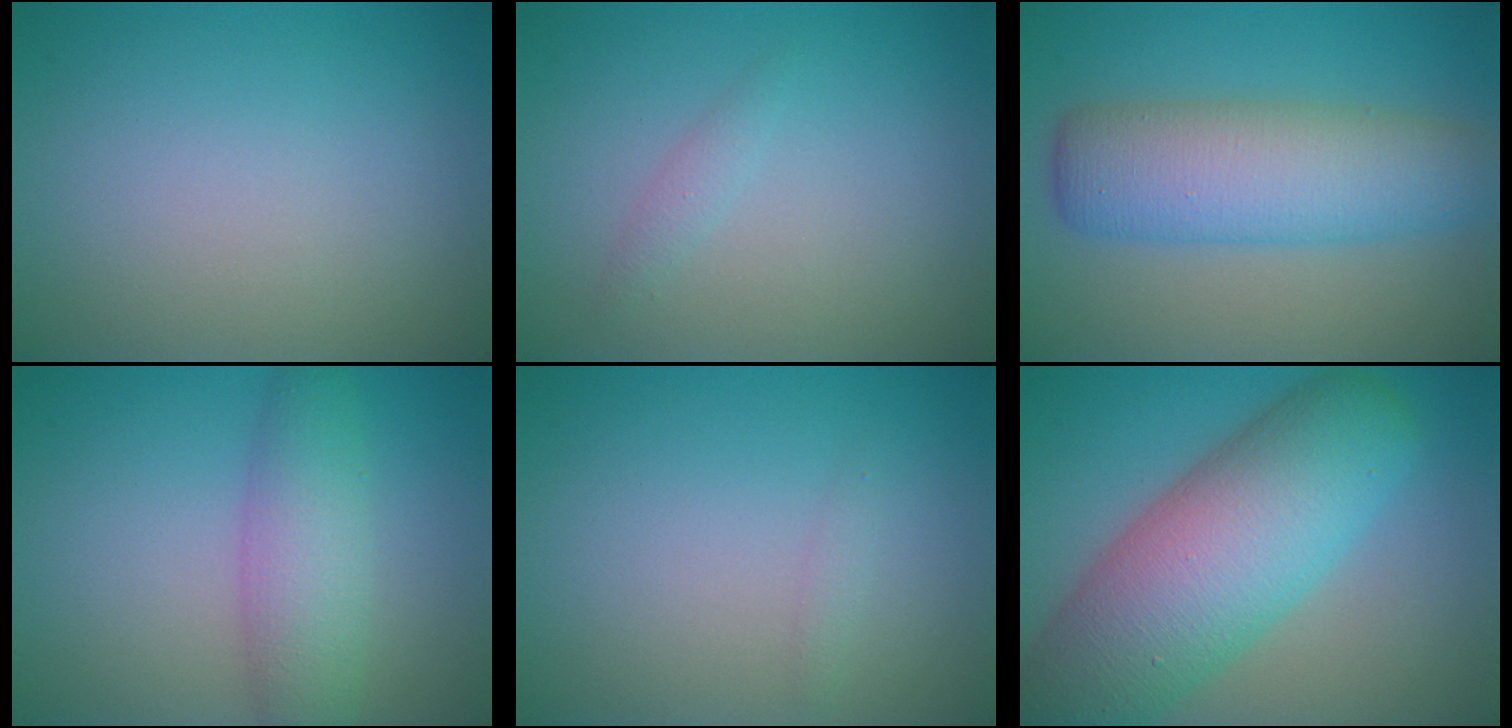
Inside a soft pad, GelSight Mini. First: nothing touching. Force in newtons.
{"total": 0.9, "press": 0.9, "slide": 0.1}
{"total": 7.3, "press": 7.3, "slide": 0.2}
{"total": 4.5, "press": 4.5, "slide": 0.0}
{"total": 0.6, "press": 0.6, "slide": 0.0}
{"total": 12.0, "press": 12.0, "slide": 0.5}